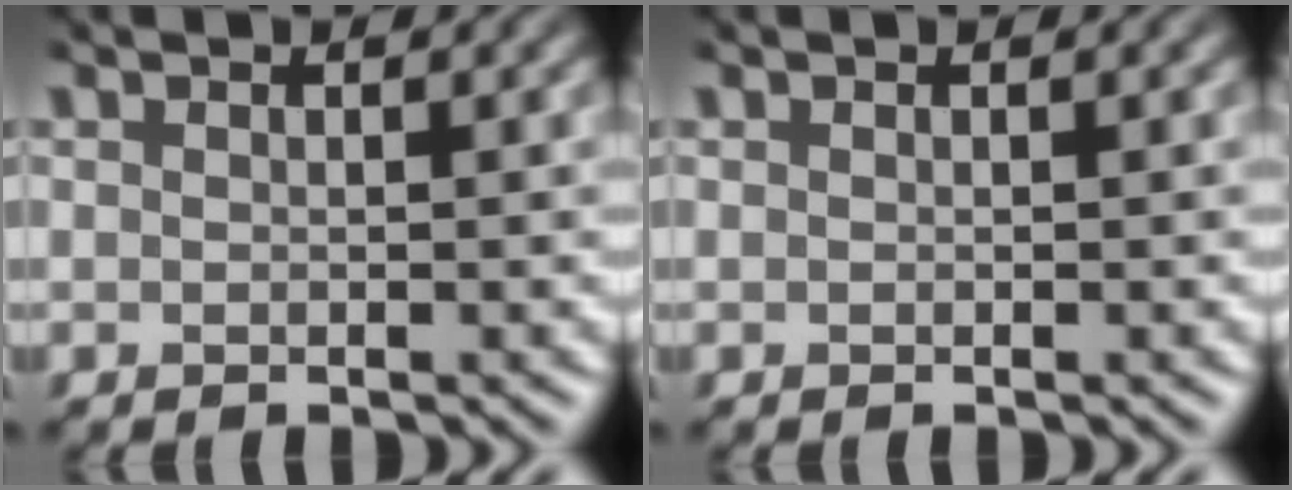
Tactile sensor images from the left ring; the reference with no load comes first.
{"total": 0.0}